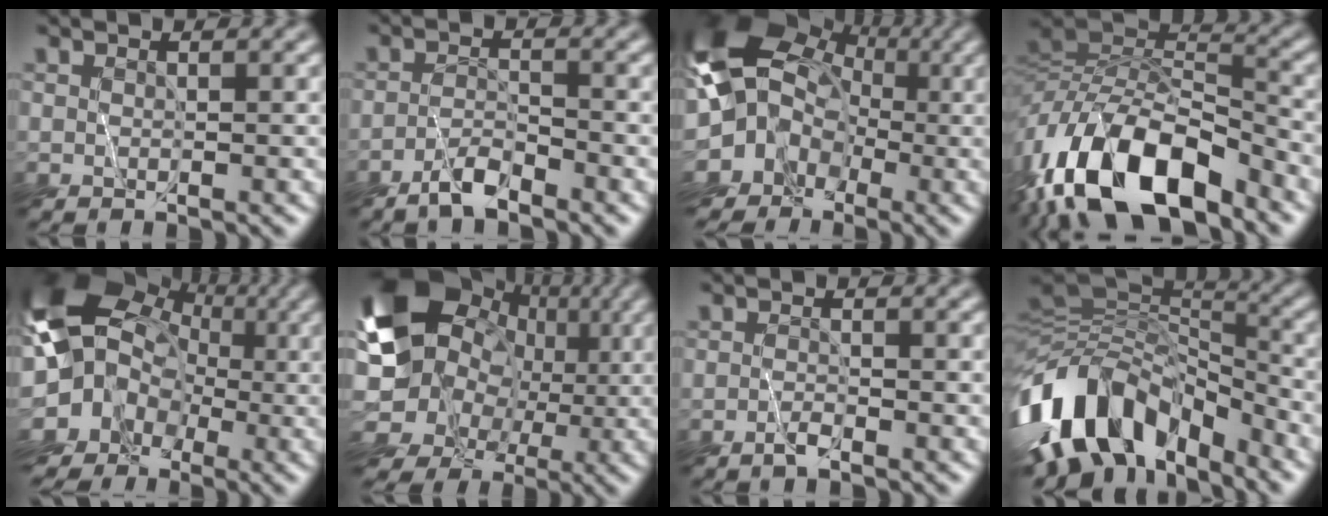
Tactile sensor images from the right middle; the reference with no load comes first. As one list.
[{"total": 2.9, "force": [-2.6, 0.3, 1.2], "torque": [-0.022, 0.003, -0.057]}, {"total": 11.4, "force": [-1.6, 10.2, 4.8], "torque": [-0.094, -0.008, -0.060]}, {"total": 13.7, "force": [-7.5, 6.1, 9.7], "torque": [-0.181, 0.007, -0.147]}, {"total": 14.3, "force": [-1.1, 12.9, 6.1], "torque": [-0.130, 0.014, -0.054]}, {"total": 12.9, "force": [1.8, 10.8, 6.8], "torque": [-0.142, 0.014, 0.026]}, {"total": 1.2, "force": [-1.1, 0.0, 0.4], "torque": [-0.013, 0.000, -0.026]}, {"total": 12.0, "force": [-6.1, 7.0, 7.6], "torque": [-0.156, 0.020, -0.120]}]